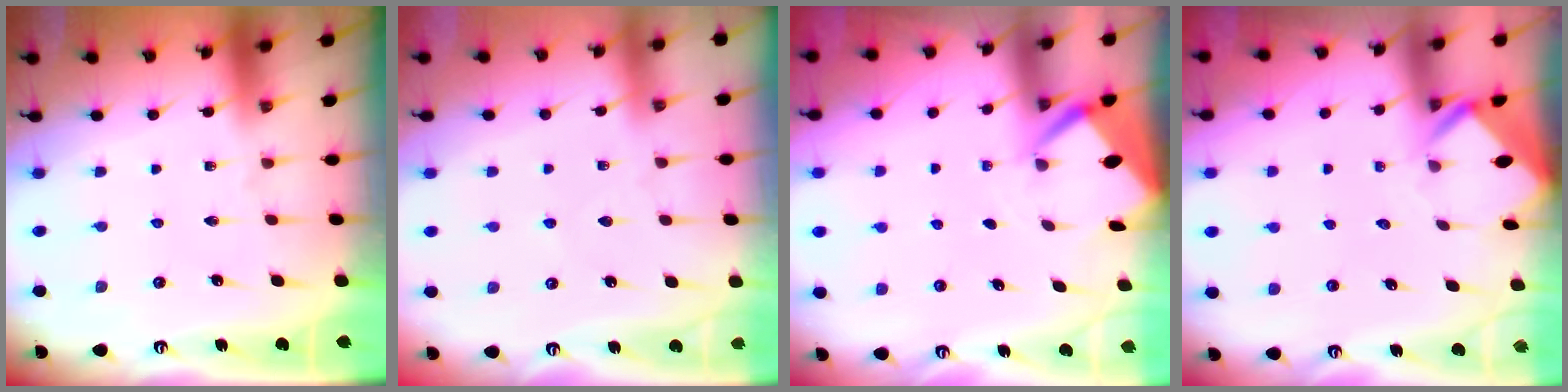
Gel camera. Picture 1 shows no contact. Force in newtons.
{"total": 2.5, "press": 2.4, "slide": 0.4}
{"total": 2.7, "press": 2.7, "slide": 0.3}
{"total": 2.8, "press": 2.8, "slide": 0.2}